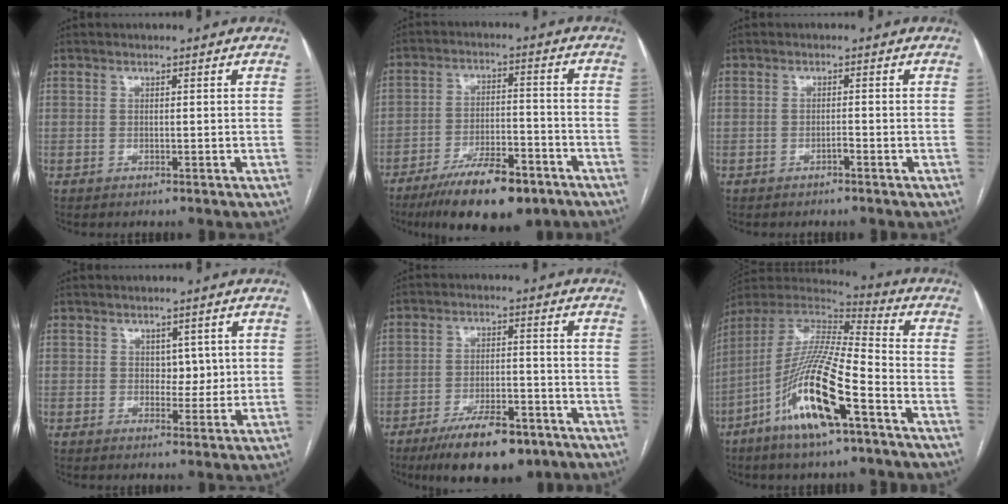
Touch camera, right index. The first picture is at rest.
{"total": 13.5, "force": [-9.5, 4.1, 8.7], "torque": [-0.141, -0.005, -0.157]}
{"total": 0.8, "force": [-0.6, 0.2, 0.5], "torque": [-0.011, 0.001, -0.011]}
{"total": 3.0, "force": [0.6, 2.0, 2.1], "torque": [-0.021, 0.002, 0.011]}
{"total": 12.4, "force": [-8.6, 4.2, 7.8], "torque": [-0.122, -0.003, -0.139]}
{"total": 18.6, "force": [-8.5, 2.3, 16.4], "torque": [-0.349, -0.024, -0.160]}